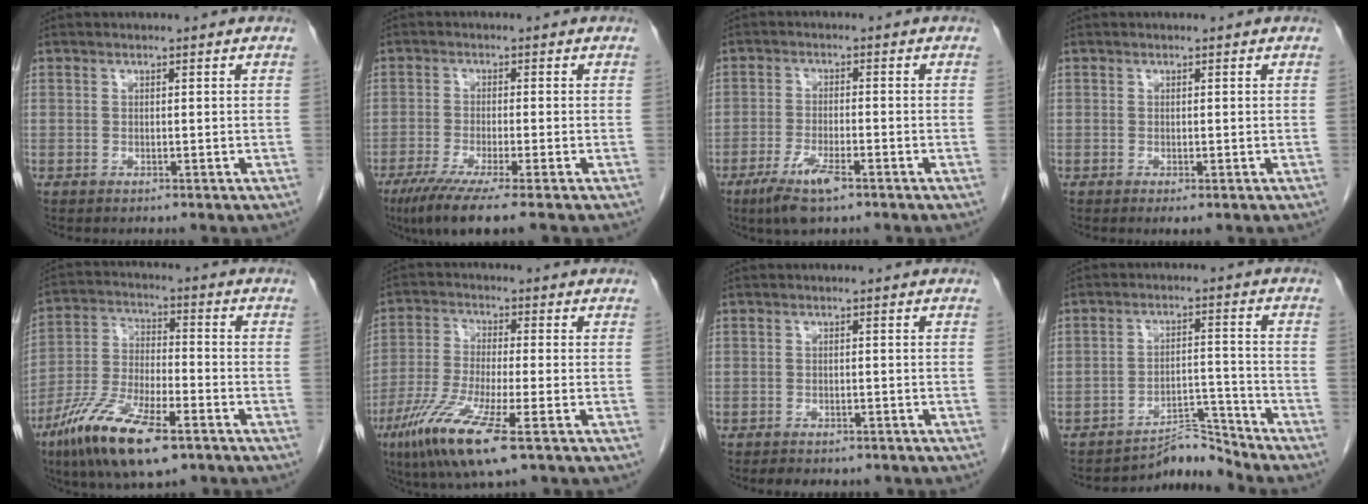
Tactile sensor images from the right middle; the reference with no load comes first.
{"total": 7.9, "force": [-5.6, -0.4, 5.6], "torque": [-0.091, -0.023, -0.094]}
{"total": 5.9, "force": [-3.7, 1.0, 4.5], "torque": [-0.097, -0.012, -0.065]}
{"total": 1.0, "force": [-0.5, 0.3, 0.8], "torque": [-0.011, -0.004, -0.004]}
{"total": 15.0, "force": [-8.9, 3.8, 11.4], "torque": [-0.230, -0.023, -0.158]}
{"total": 11.7, "force": [-6.1, 0.9, 10.0], "torque": [-0.208, -0.031, -0.112]}
{"total": 4.8, "force": [-3.9, 2.0, 1.9], "torque": [-0.029, -0.005, -0.046]}
{"total": 5.2, "force": [-5.1, 0.2, -0.7], "torque": [0.015, 0.023, -0.080]}